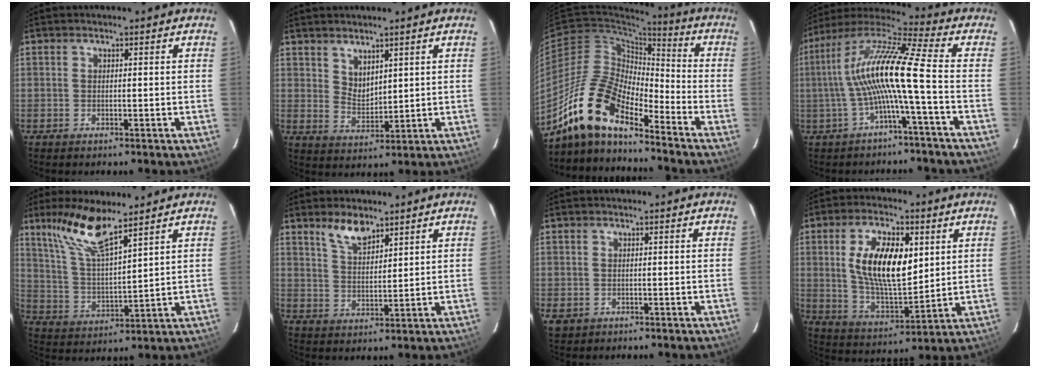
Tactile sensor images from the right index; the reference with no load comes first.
{"total": 4.3, "force": [3.2, 2.2, 1.9], "torque": [-0.027, -0.003, 0.064]}
{"total": 15.4, "force": [-12.3, 4.4, 8.2], "torque": [-0.151, 0.002, -0.244]}
{"total": 13.6, "force": [-2.4, -0.5, 13.4], "torque": [-0.252, 0.012, -0.048]}
{"total": 11.4, "force": [8.5, 1.6, 7.5], "torque": [-0.144, 0.008, 0.173]}
{"total": 5.5, "force": [4.3, 1.9, 2.9], "torque": [-0.051, 0.001, 0.085]}
{"total": 2.7, "force": [-0.5, 2.4, 1.0], "torque": [-0.018, -0.004, -0.005]}
{"total": 14.9, "force": [3.8, 6.7, 12.7], "torque": [-0.232, 0.006, 0.077]}